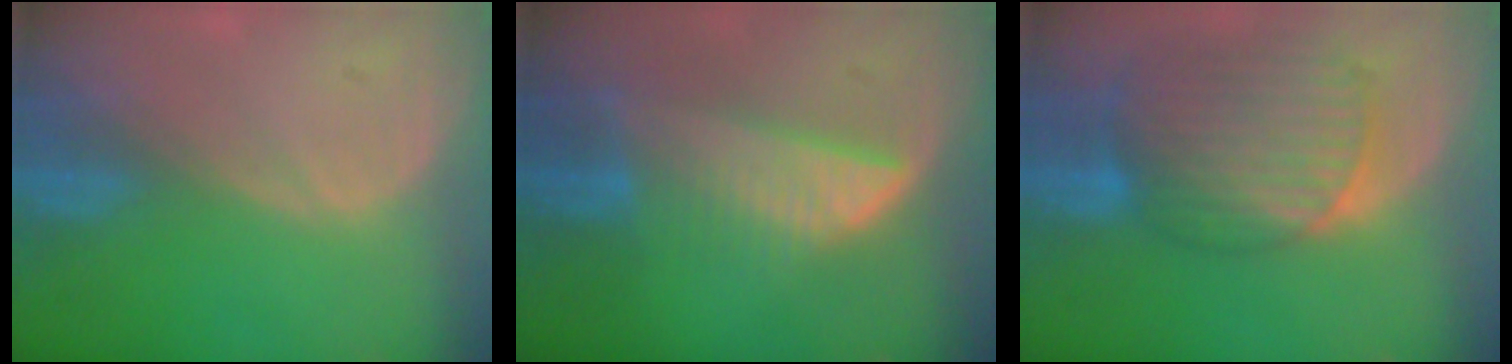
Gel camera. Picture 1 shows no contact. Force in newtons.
{"total": 7.3, "press": 6.9, "slide": 2.6}
{"total": 10.7, "press": 9.1, "slide": 5.6}